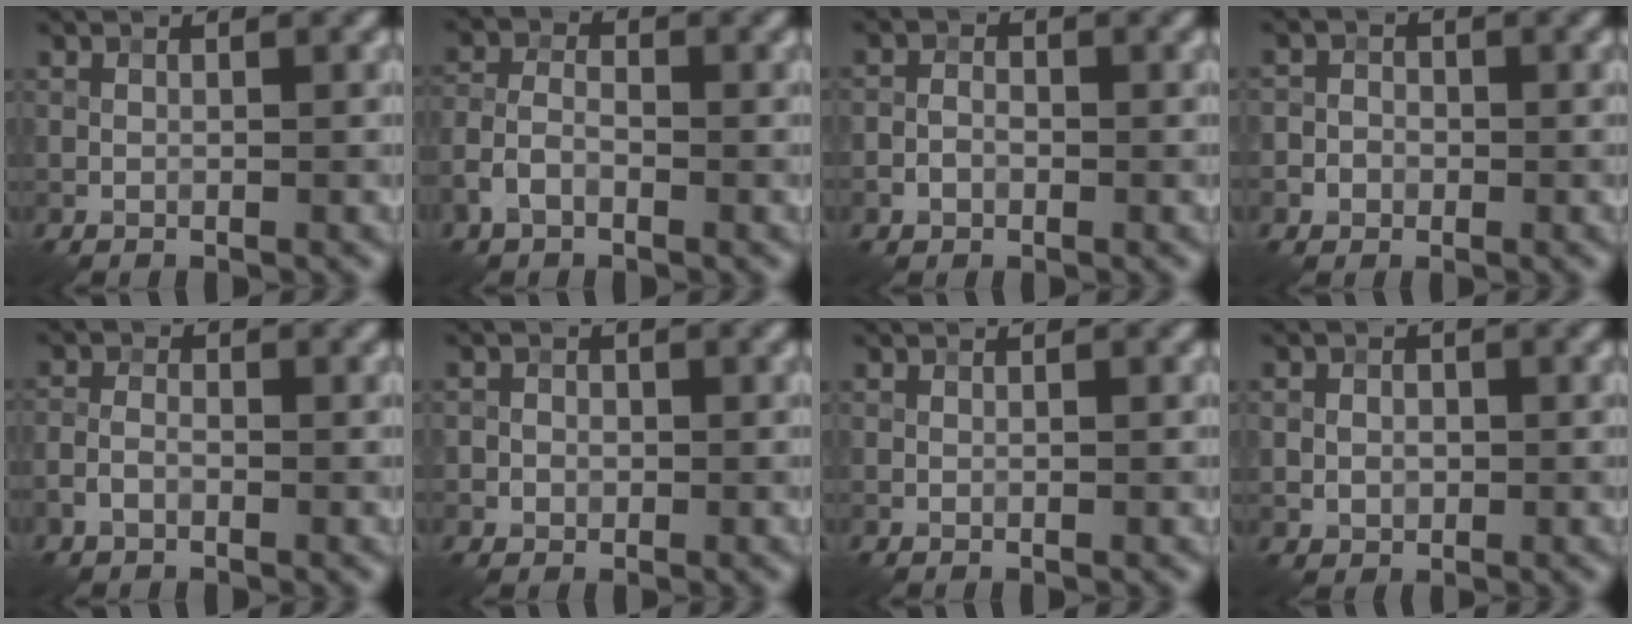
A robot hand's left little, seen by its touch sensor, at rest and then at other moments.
{"total": 2.8, "force": [-1.5, 1.7, 1.7], "torque": [-0.033, 0.007, -0.038]}
{"total": 1.5, "force": [-0.6, 1.1, 0.7], "torque": [-0.009, 0.003, -0.014]}
{"total": 2.3, "force": [-0.7, 2.1, 0.5], "torque": [0.013, 0.010, -0.025]}
{"total": 1.5, "force": [-0.8, 0.9, 0.9], "torque": [-0.018, 0.004, -0.020]}
{"total": 1.5, "force": [-0.1, 1.5, 0.4], "torque": [0.010, 0.001, -0.008]}
{"total": 0.0}
{"total": 2.1, "force": [0.1, 1.9, 0.9], "torque": [-0.008, 0.004, -0.003]}